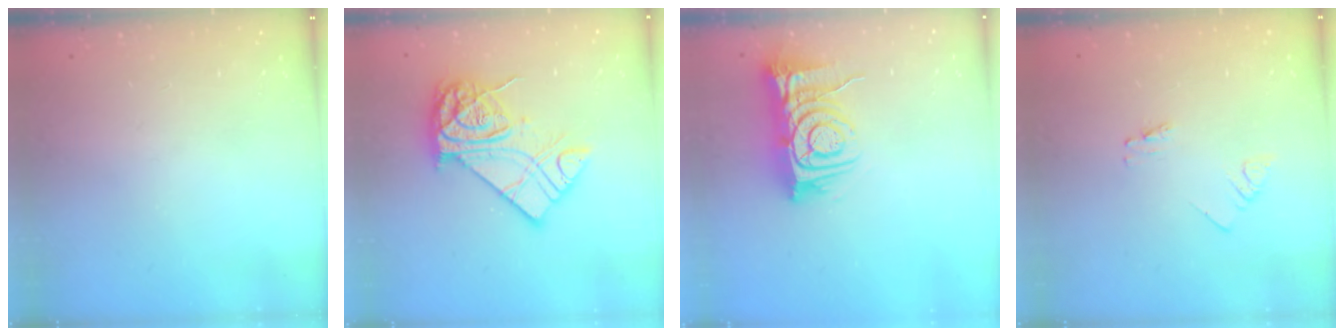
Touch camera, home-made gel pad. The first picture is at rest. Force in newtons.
{"total": 19.1, "press": 19.0, "slide": 1.8}
{"total": 11.2, "press": 11.2, "slide": 1.0}
{"total": 0.8, "press": 0.8, "slide": 0.0}